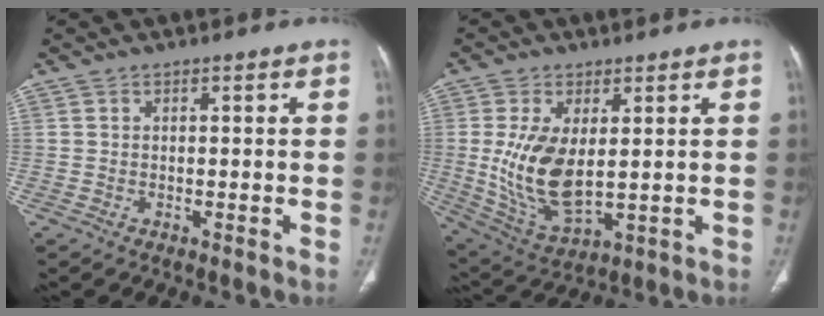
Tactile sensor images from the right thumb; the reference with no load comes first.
{"total": 12.4, "force": [1.2, 6.1, 10.7], "torque": [-0.213, -0.019, 0.041]}